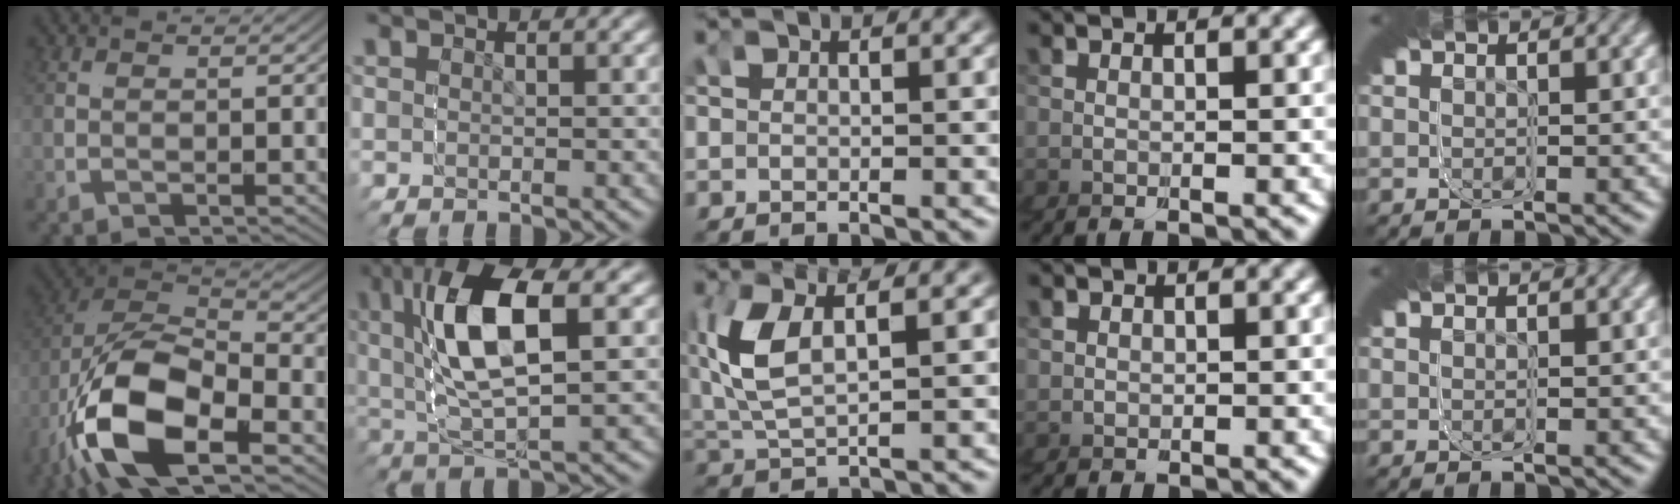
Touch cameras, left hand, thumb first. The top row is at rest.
{"thumb": {"total": 15.5, "force": [-2.7, 9.0, 12.3], "torque": [-0.313, -0.043, -0.025]}, "index": {"total": 9.8, "force": [3.6, 5.7, 7.1], "torque": [-0.174, 0.013, 0.055]}, "middle": {"total": 4.8, "force": [1.2, 2.4, 4.0], "torque": [-0.117, -0.015, 0.037]}, "ring": {"total": 2.0, "force": [0.6, 1.9, -0.4], "torque": [-0.003, -0.008, 0.011]}}